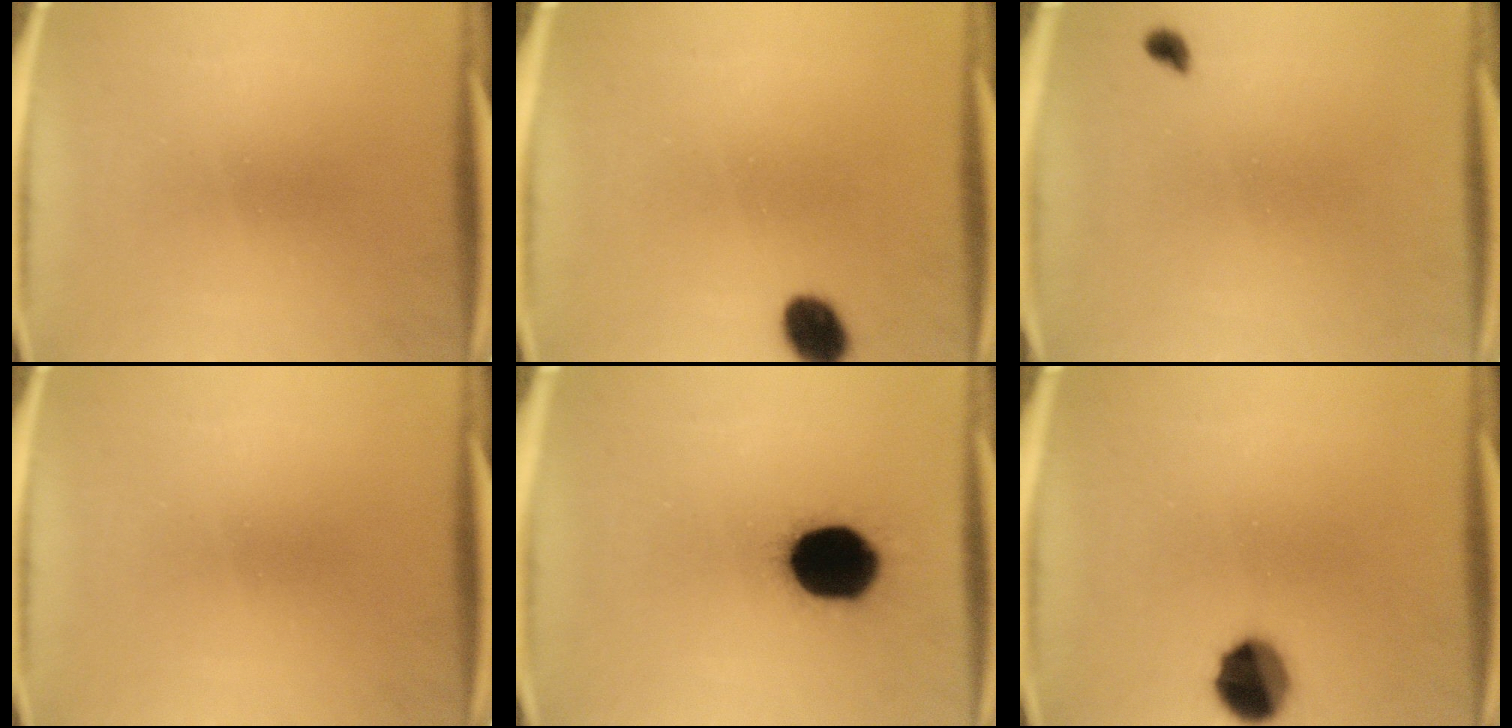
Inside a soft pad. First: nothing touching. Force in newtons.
{"total": 5.7}
{"total": 1.4}
{"total": 0.0}
{"total": 18.9}
{"total": 9.6}